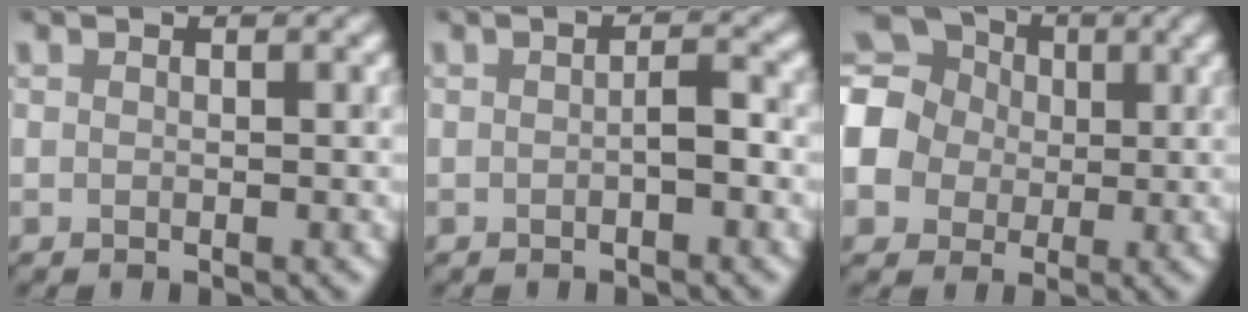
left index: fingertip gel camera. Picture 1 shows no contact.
{"total": 1.5, "force": [-0.5, 0.6, 1.3], "torque": [-0.022, 0.005, -0.010]}
{"total": 14.1, "force": [0.2, 13.1, 5.3], "torque": [-0.158, 0.007, -0.031]}